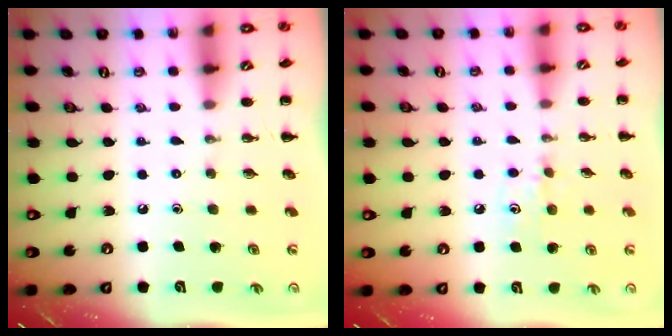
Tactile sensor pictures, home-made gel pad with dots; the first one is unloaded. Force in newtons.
{"total": 6.5, "press": 6.3, "slide": 1.8}